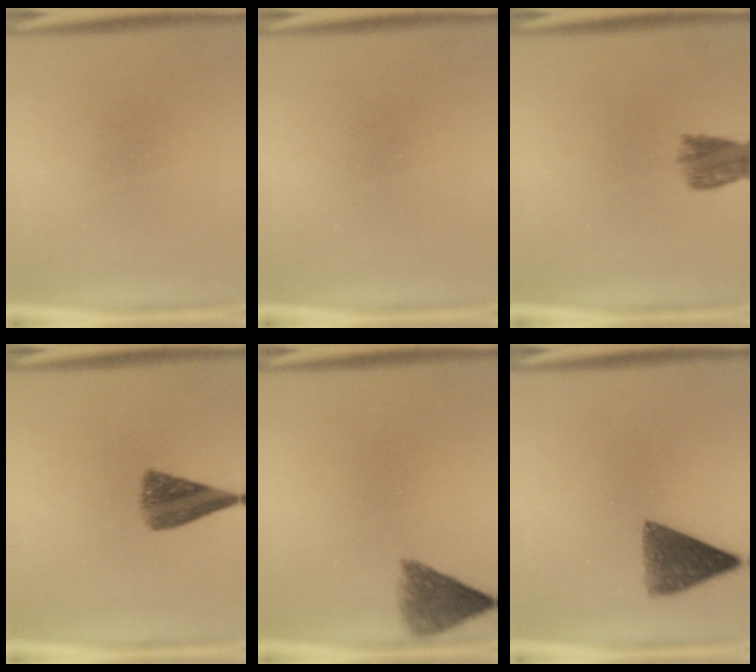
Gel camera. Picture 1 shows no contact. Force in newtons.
{"total": 0.0}
{"total": 4.8}
{"total": 7.3}
{"total": 5.0}
{"total": 7.2}